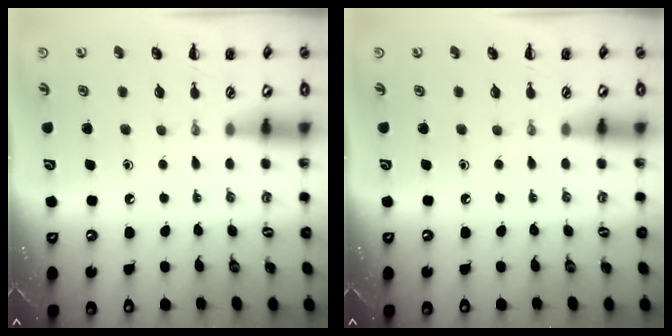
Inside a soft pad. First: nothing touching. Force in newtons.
{"total": 0.0}